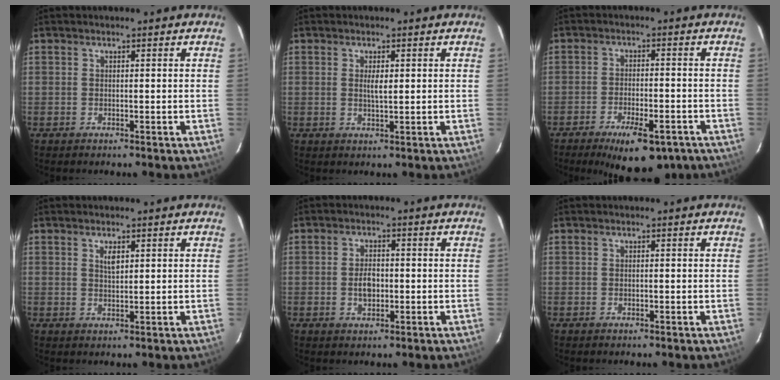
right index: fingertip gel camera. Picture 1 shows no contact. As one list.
[{"total": 2.0, "force": [0.4, 0.5, 1.9], "torque": [-0.034, 0.000, 0.008]}, {"total": 12.3, "force": [-8.6, 4.3, 7.7], "torque": [-0.139, -0.018, -0.120]}, {"total": 2.2, "force": [1.0, 1.0, 1.7], "torque": [-0.030, 0.000, 0.019]}, {"total": 3.8, "force": [-0.6, 2.4, 2.8], "torque": [-0.052, 0.003, -0.007]}, {"total": 0.0}]